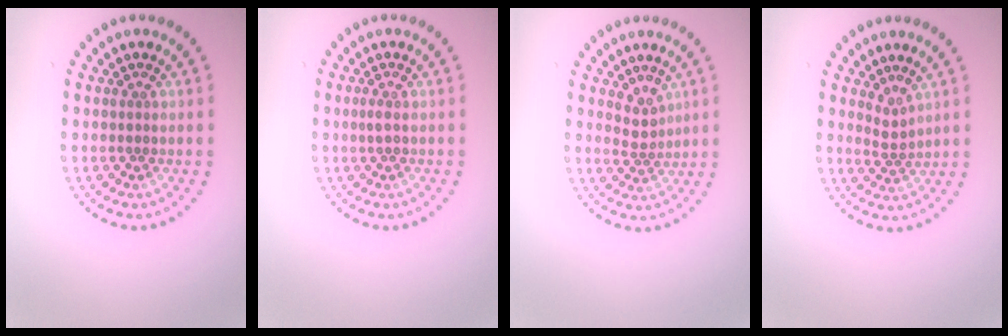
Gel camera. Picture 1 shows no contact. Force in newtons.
{"total": 0.6, "press": 0.6, "slide": 0.2}
{"total": 1.9, "press": 1.4, "slide": 1.3}
{"total": 1.6, "press": 1.0, "slide": 1.2}